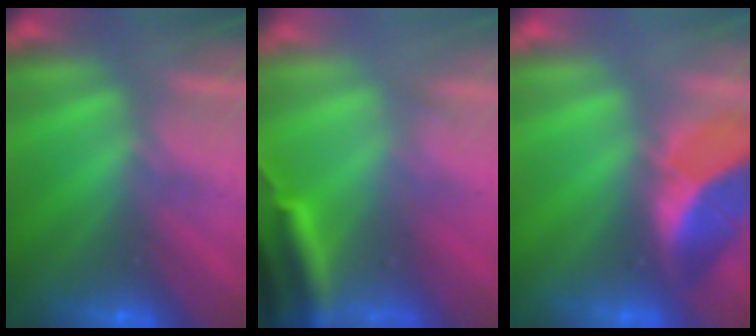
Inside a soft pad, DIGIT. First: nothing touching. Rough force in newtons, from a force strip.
{"total": 3.7}
{"total": 2.6}